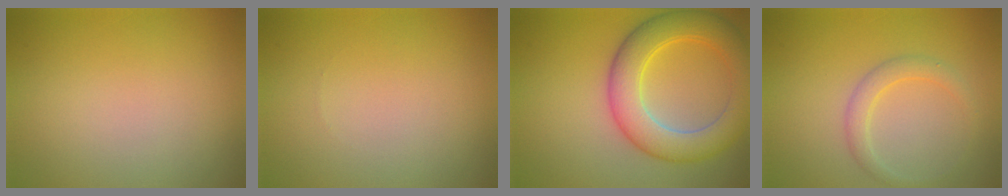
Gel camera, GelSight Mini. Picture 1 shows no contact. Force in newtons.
{"total": 0.0}
{"total": 7.1, "press": 7.1, "slide": 0.3}
{"total": 2.0, "press": 2.0, "slide": 0.2}